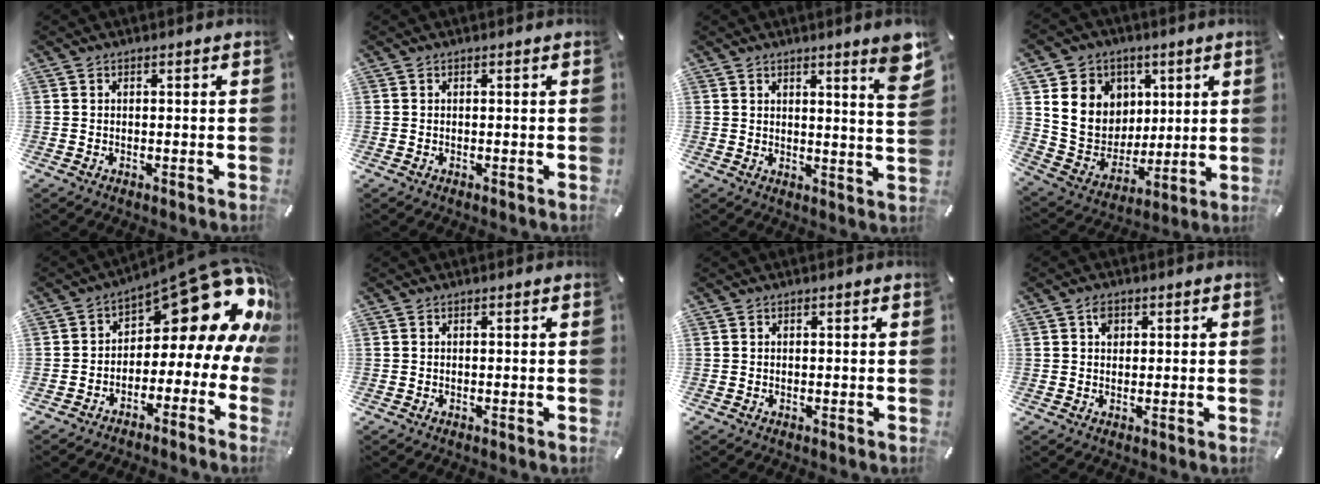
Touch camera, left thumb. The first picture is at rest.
{"total": 0.0}
{"total": 6.5, "force": [4.2, 0.6, 5.0], "torque": [-0.064, -0.033, 0.064]}
{"total": 13.6, "force": [3.8, 12.6, 3.5], "torque": [-0.068, -0.020, 0.083]}
{"total": 16.8, "force": [8.9, 8.1, 11.8], "torque": [-0.148, -0.075, 0.141]}
{"total": 0.0}
{"total": 0.0}
{"total": 2.3, "force": [0.7, 1.9, 1.2], "torque": [-0.010, 0.000, 0.007]}